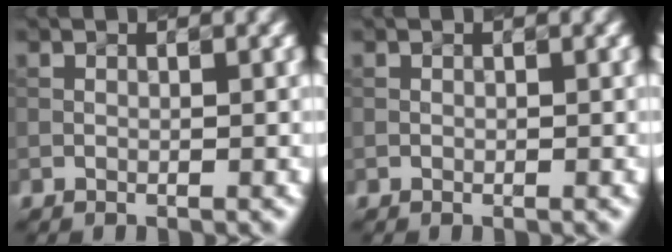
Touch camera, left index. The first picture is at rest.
{"total": 0.0}